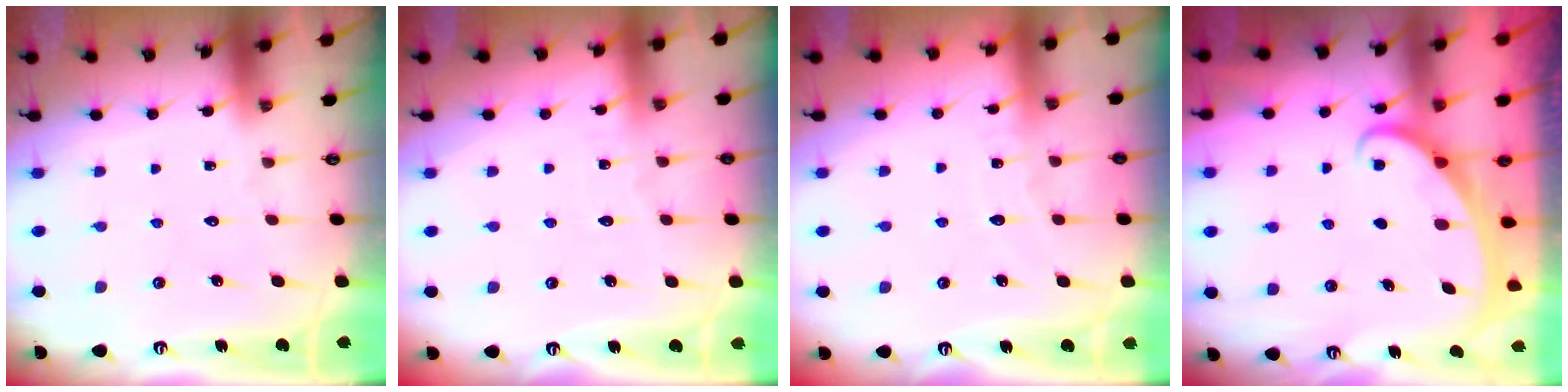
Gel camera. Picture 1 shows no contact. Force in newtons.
{"total": 1.6, "press": 1.6, "slide": 0.2}
{"total": 4.4, "press": 4.3, "slide": 0.5}
{"total": 2.3, "press": 2.3, "slide": 0.4}